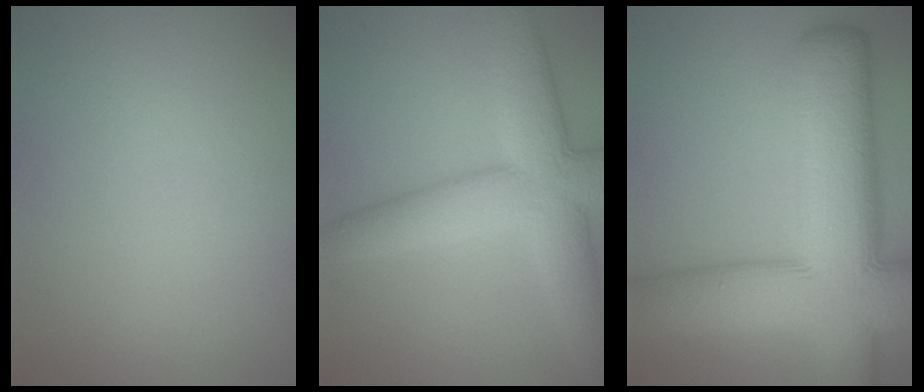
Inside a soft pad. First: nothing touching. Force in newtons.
{"total": 7.5, "press": 7.5, "slide": 0.4}
{"total": 14.6, "press": 14.6, "slide": 0.7}